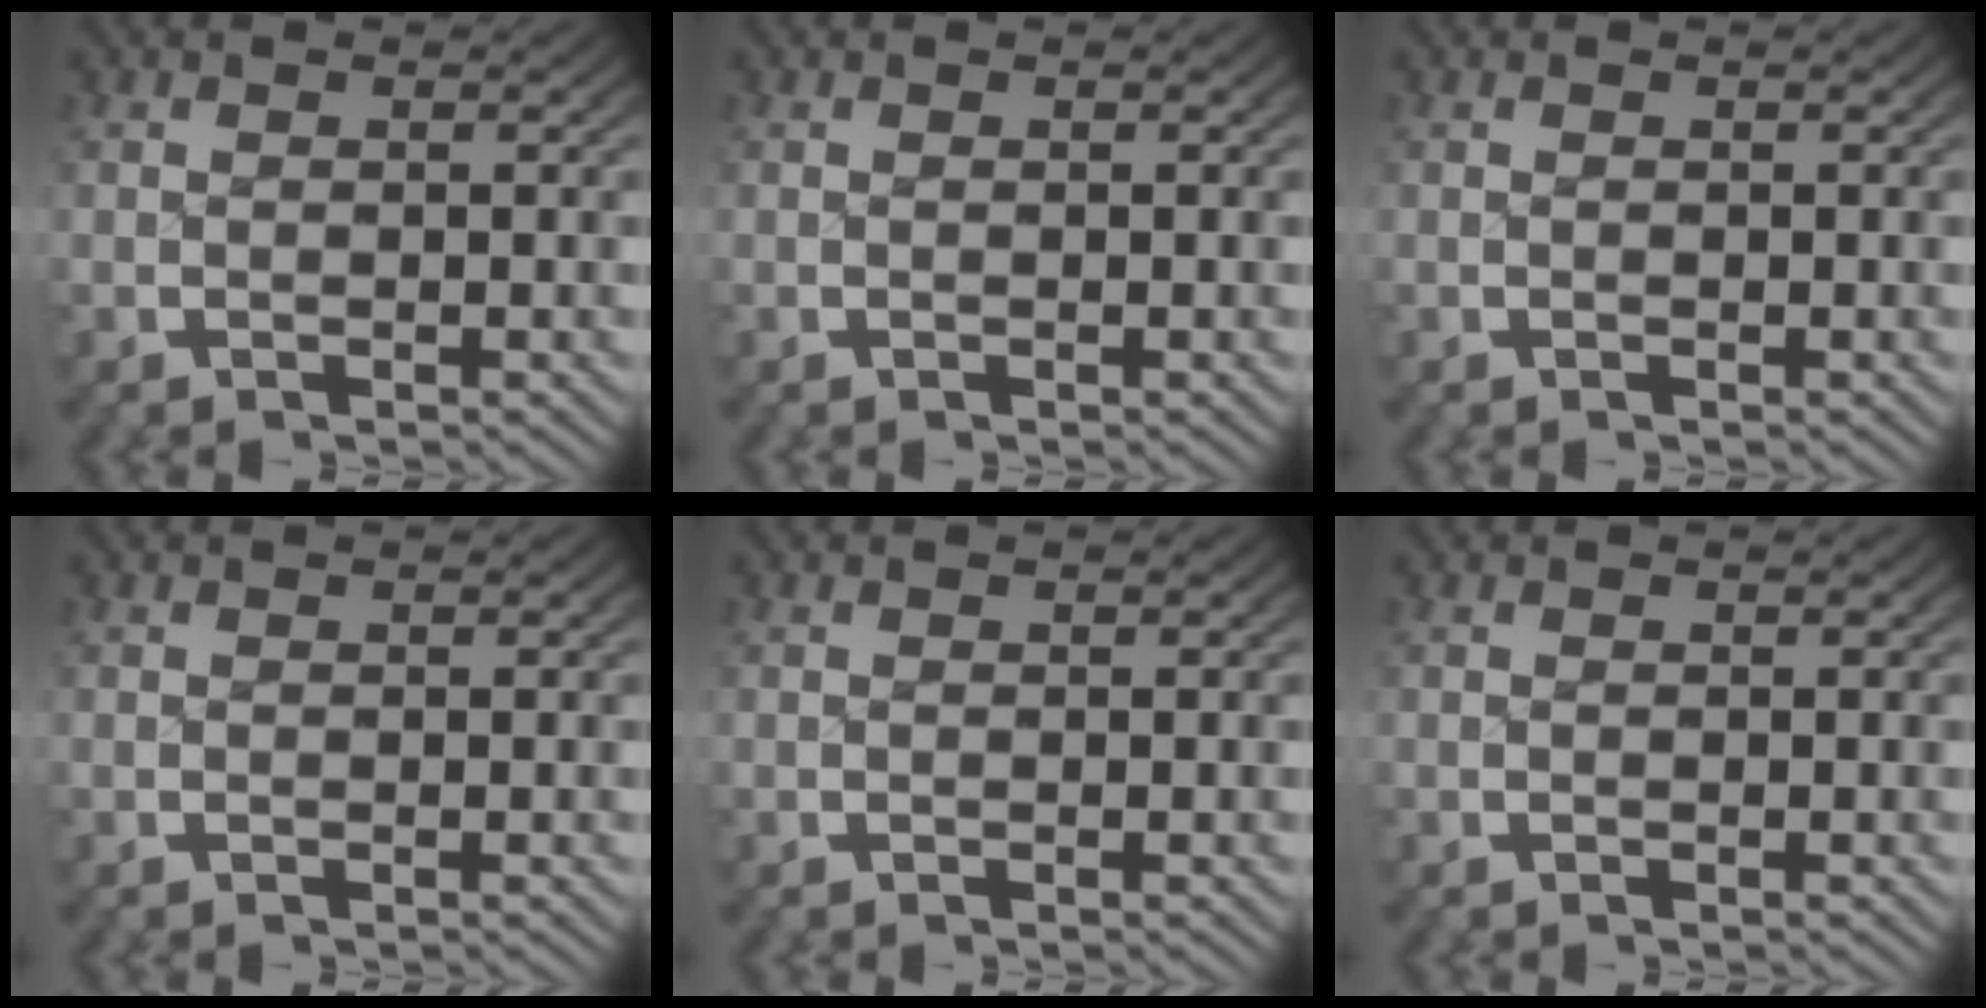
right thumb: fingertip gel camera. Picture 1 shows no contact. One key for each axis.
{"total": 0.0}
{"total": 0.0}
{"total": 0.0}
{"total": 0.0}
{"total": 0.0}